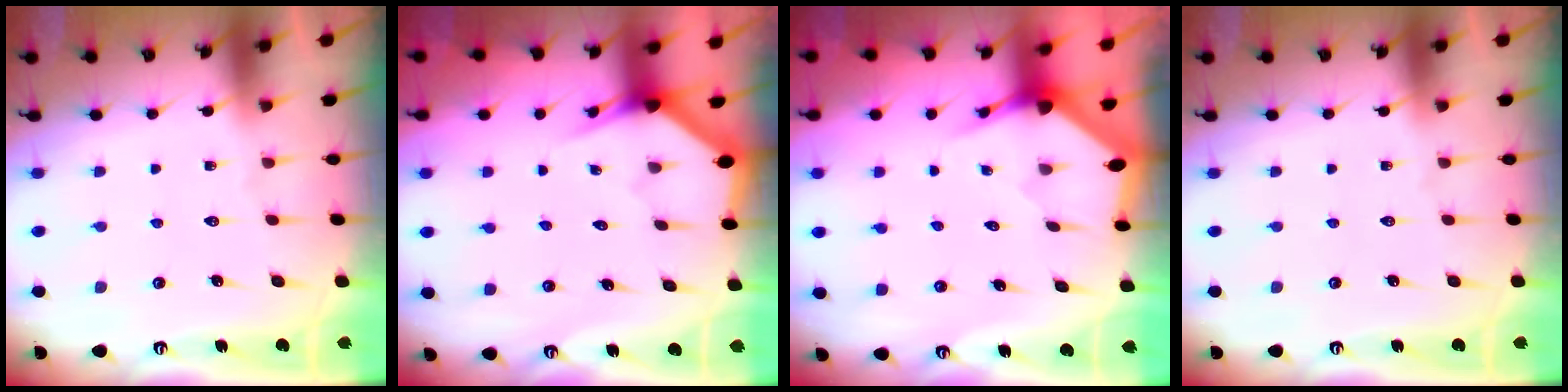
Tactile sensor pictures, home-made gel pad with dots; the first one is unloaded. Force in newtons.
{"total": 3.0, "press": 3.0, "slide": 0.1}
{"total": 2.9, "press": 2.9, "slide": 0.1}
{"total": 0.0}